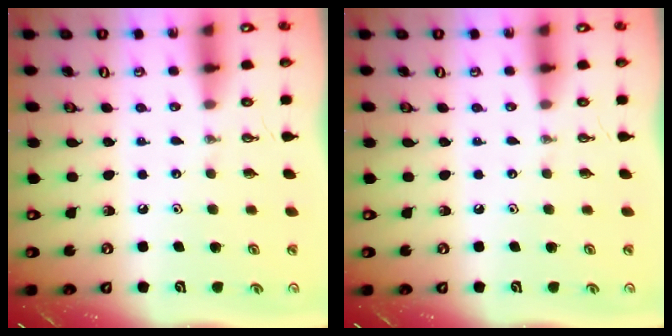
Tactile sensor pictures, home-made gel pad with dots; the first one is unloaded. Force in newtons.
{"total": 0.0}